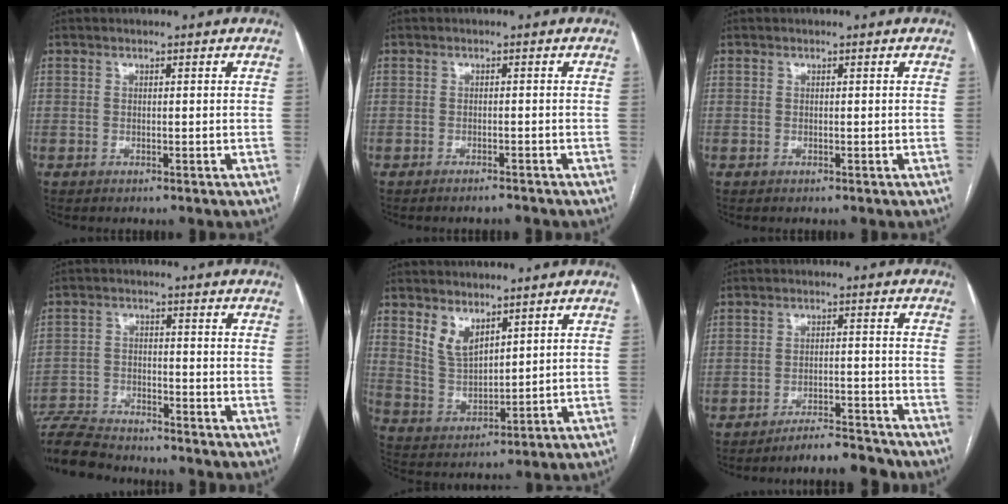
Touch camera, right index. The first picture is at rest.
{"total": 1.5, "force": [-1.5, 0.0, 0.4], "torque": [-0.006, -0.003, -0.018]}
{"total": 0.0}
{"total": 10.8, "force": [-10.2, 1.7, 3.3], "torque": [-0.062, -0.008, -0.174]}
{"total": 5.9, "force": [4.0, 2.8, 3.2], "torque": [-0.068, -0.005, 0.091]}
{"total": 6.1, "force": [-6.0, 0.5, 1.1], "torque": [-0.008, 0.002, -0.097]}